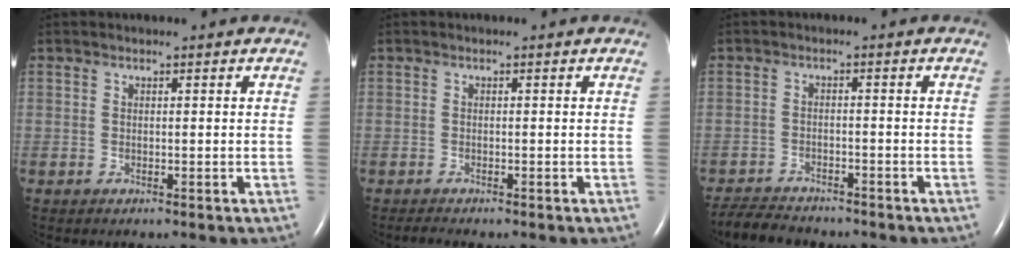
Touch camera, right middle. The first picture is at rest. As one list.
[{"total": 1.0, "force": [-0.9, -0.1, 0.4], "torque": [-0.018, -0.007, -0.017]}, {"total": 6.4, "force": [-6.1, 1.4, 1.7], "torque": [-0.029, -0.017, -0.099]}]